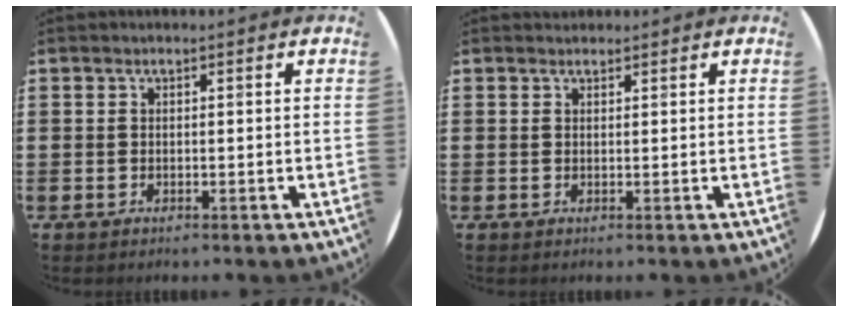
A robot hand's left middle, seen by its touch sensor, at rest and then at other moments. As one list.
[{"total": 0.7, "force": [0.6, 0.2, -0.1], "torque": [0.009, 0.000, 0.010]}]